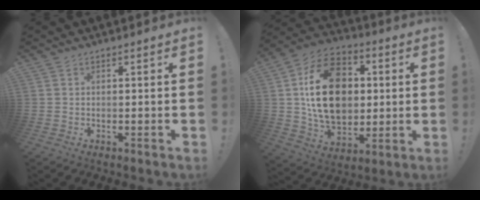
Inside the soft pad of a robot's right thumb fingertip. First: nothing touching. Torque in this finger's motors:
{"motor_torque": [0.59, 1.98, 0.74, -0.07, 0.28]}